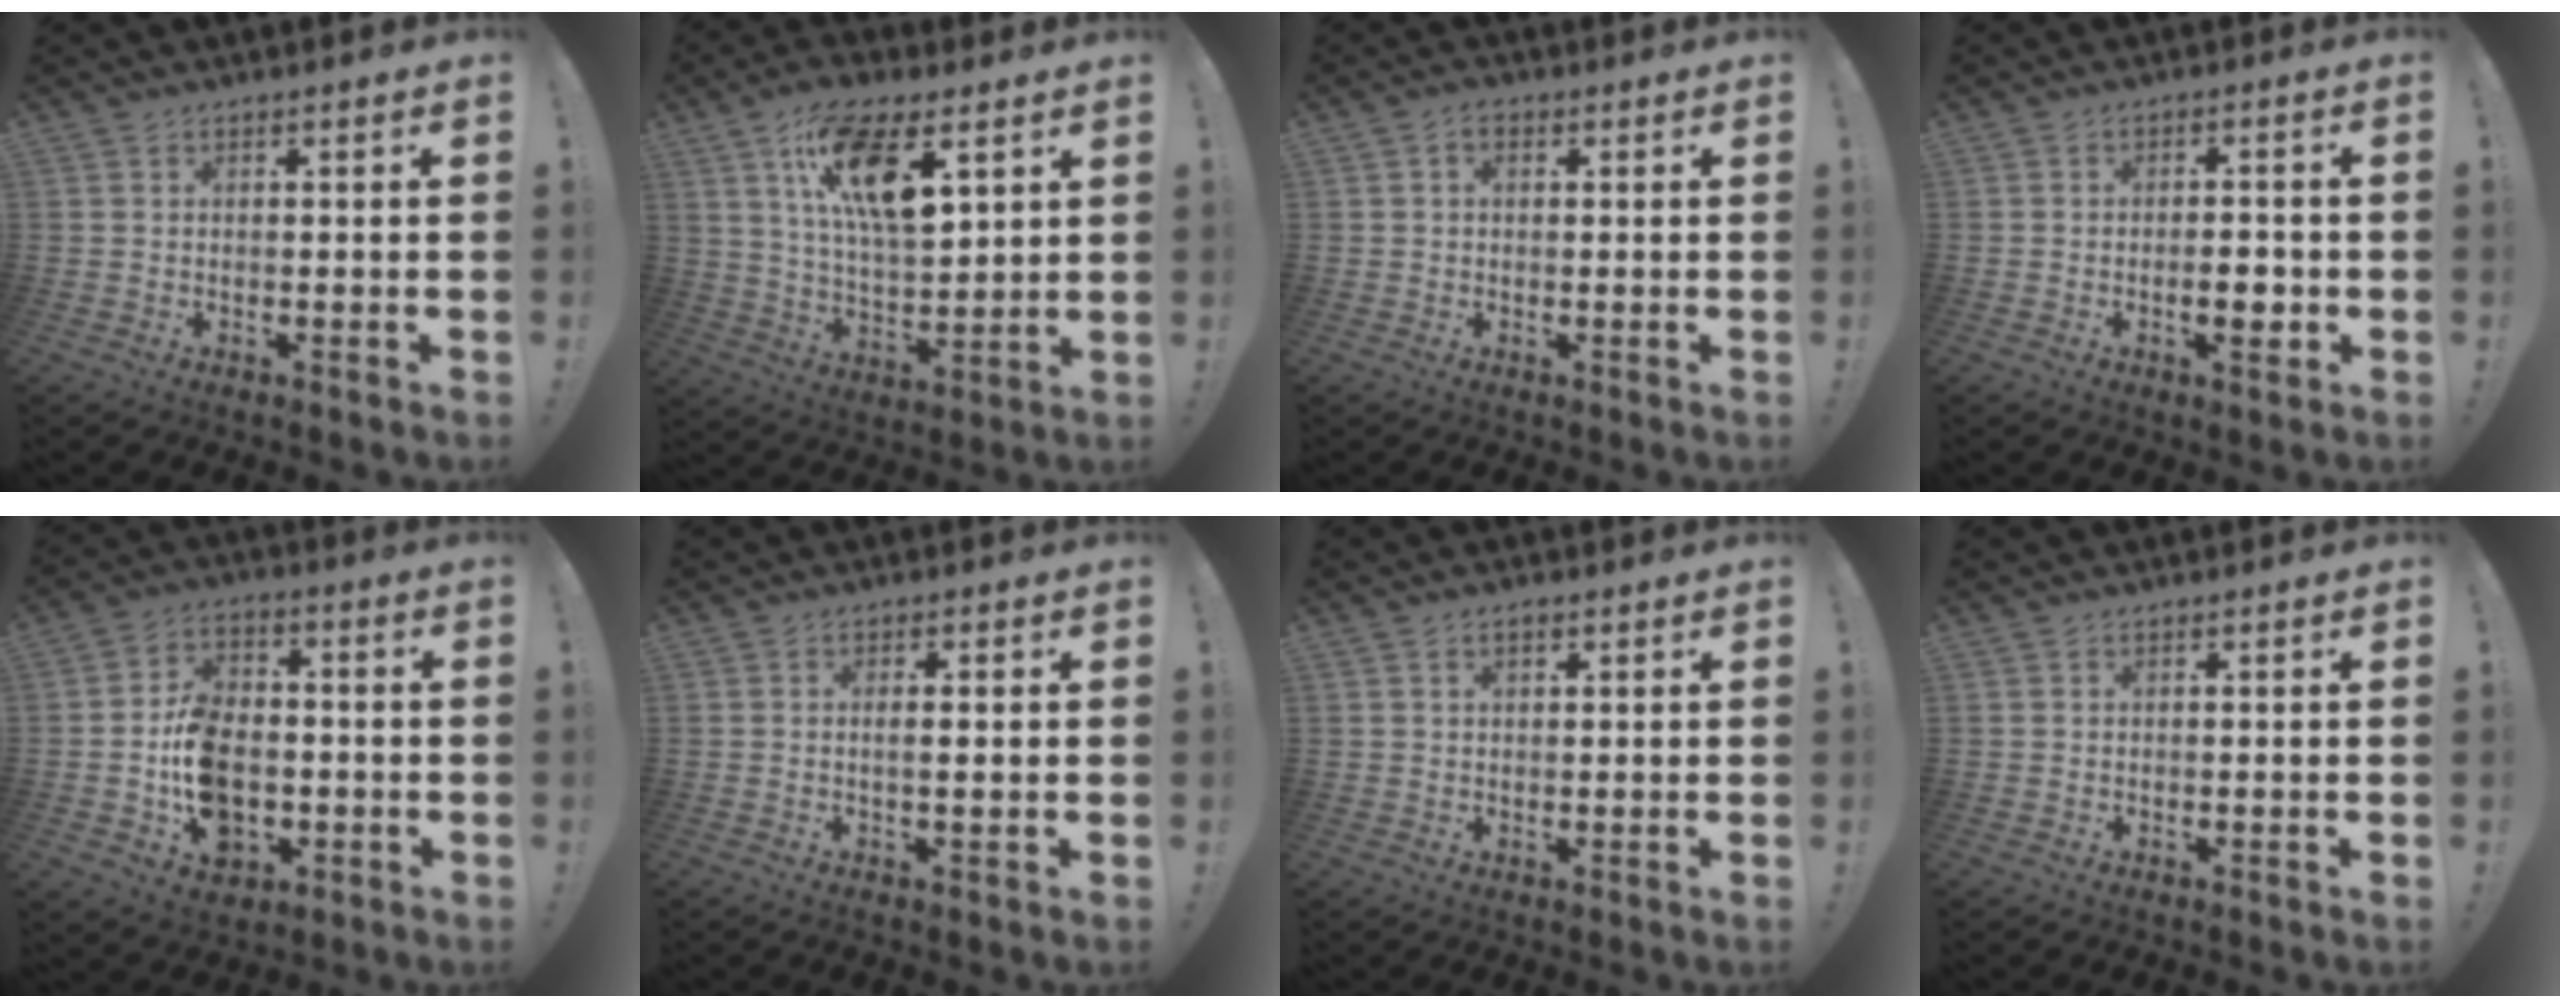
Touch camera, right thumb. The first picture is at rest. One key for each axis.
{"total": 16.3, "fx": 7.7, "fy": 6.5, "fz": 12.9, "tx": -0.222, "ty": -0.018, "tz": 0.132}
{"total": 2.4, "fx": 0.7, "fy": 1.6, "fz": 1.6, "tx": -0.024, "ty": 0.003, "tz": 0.011}
{"total": 5.2, "fx": -1.6, "fy": 1.8, "fz": 4.6, "tx": -0.060, "ty": 0.003, "tz": -0.028}
{"total": 13.8, "fx": -3.5, "fy": 10.6, "fz": 8.2, "tx": -0.124, "ty": 0.022, "tz": -0.055}
{"total": 3.1, "fx": -0.1, "fy": 0.3, "fz": 3.1, "tx": -0.044, "ty": -0.004, "tz": -0.008}
{"total": 1.7, "fx": 0.9, "fy": 1.0, "fz": 1.0, "tx": -0.009, "ty": -0.003, "tz": 0.012}
{"total": 0.0}